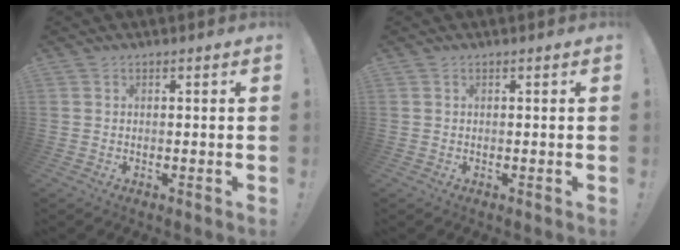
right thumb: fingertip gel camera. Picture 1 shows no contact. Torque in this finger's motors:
{"motor_torque": [-0.01, 0.10, 0.36, -0.11, 0.00]}